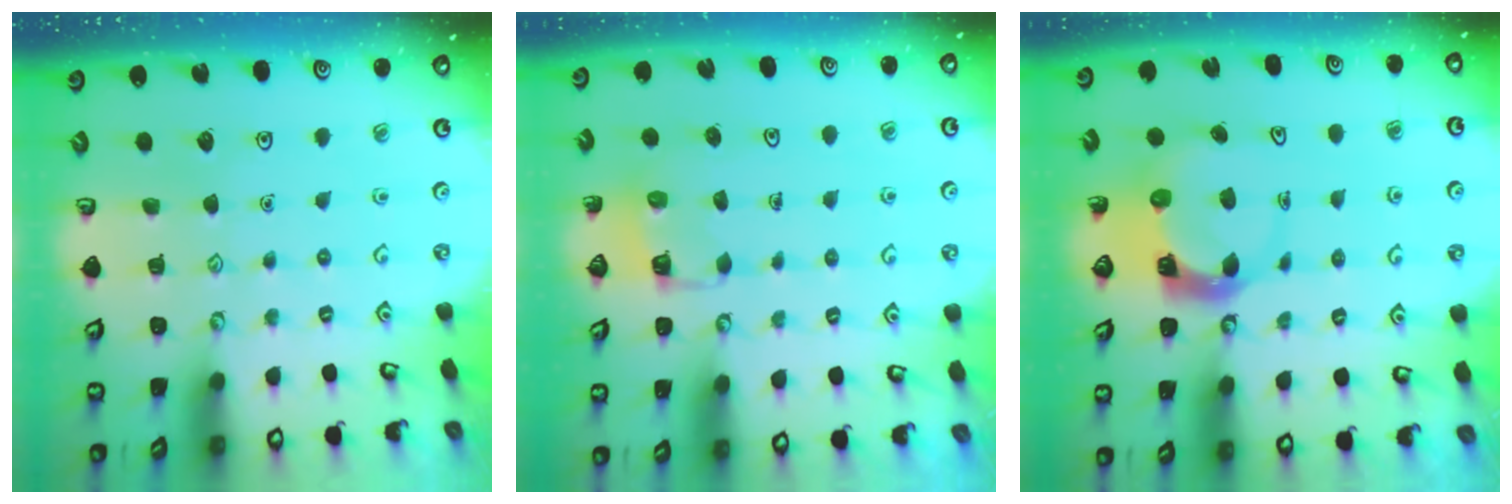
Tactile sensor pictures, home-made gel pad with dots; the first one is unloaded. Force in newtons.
{"total": 2.9, "press": 2.9, "slide": 0.2}
{"total": 6.2, "press": 6.1, "slide": 1.1}